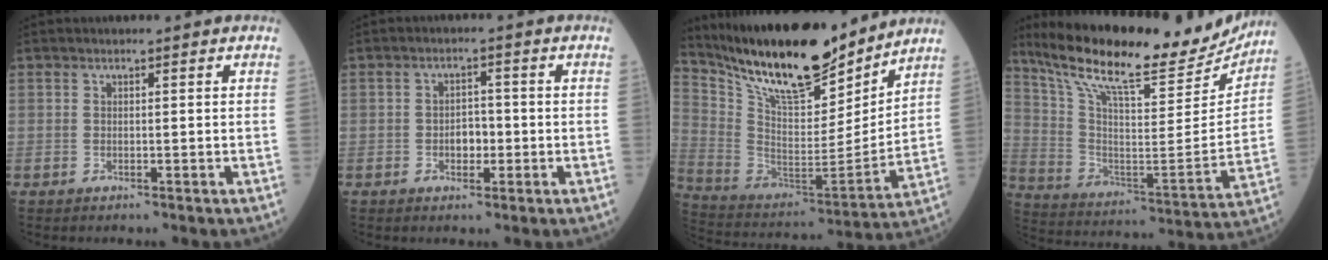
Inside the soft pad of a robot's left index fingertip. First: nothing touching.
{"total": 3.0, "force": [-0.8, 1.9, 2.2], "torque": [-0.033, 0.007, -0.012]}
{"total": 21.0, "force": [17.7, 4.6, 10.4], "torque": [-0.195, -0.018, 0.313]}
{"total": 24.9, "force": [21.7, 4.6, 11.3], "torque": [-0.199, -0.027, 0.330]}